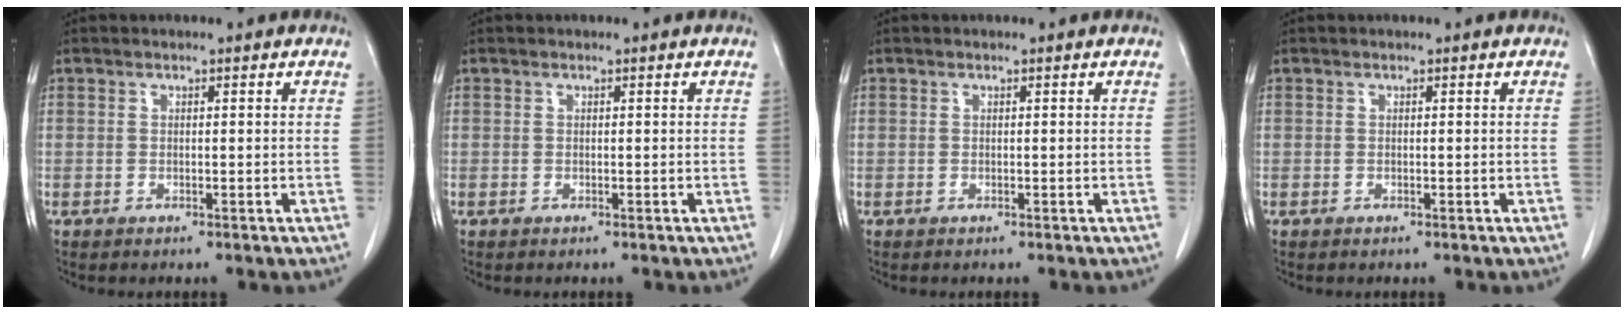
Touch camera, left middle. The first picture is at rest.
{"total": 0.0}
{"total": 0.0}
{"total": 0.0}